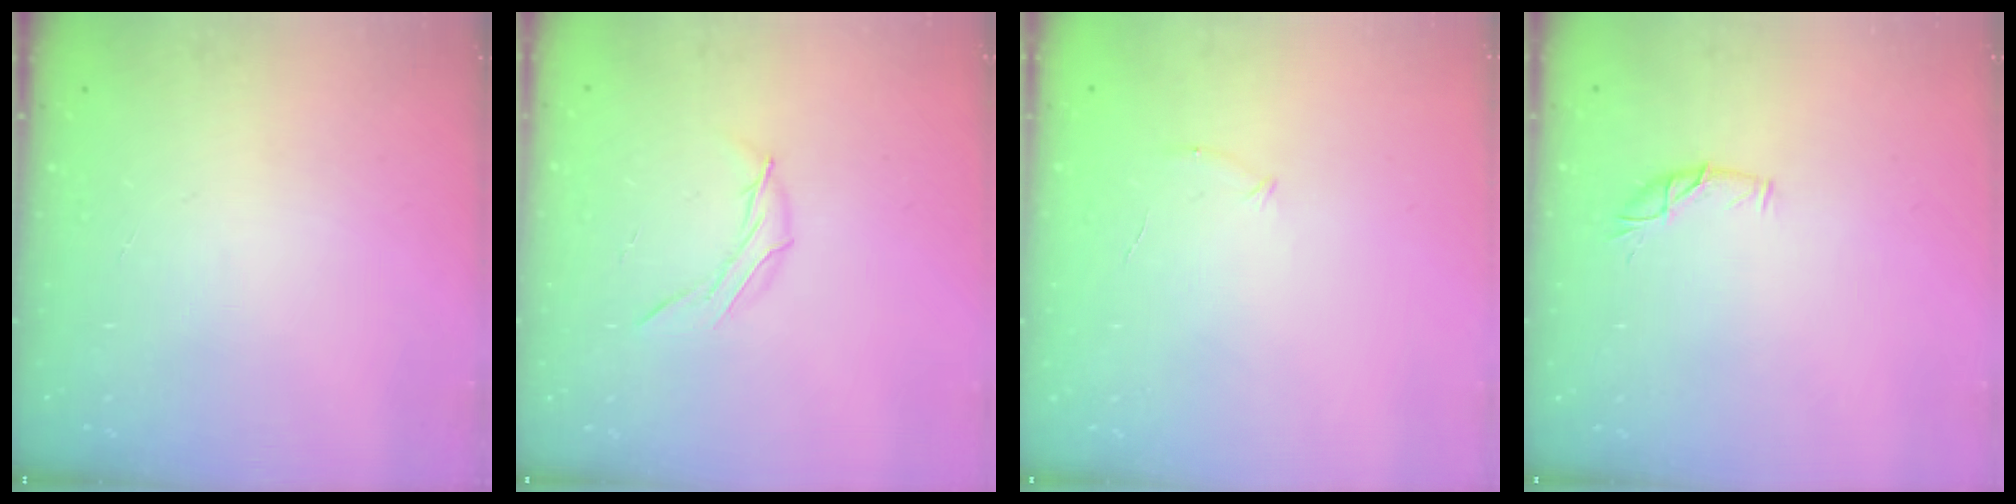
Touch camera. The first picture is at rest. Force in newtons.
{"total": 6.3, "press": 6.2, "slide": 1.0}
{"total": 4.7, "press": 4.5, "slide": 1.3}
{"total": 6.1, "press": 6.1, "slide": 0.6}